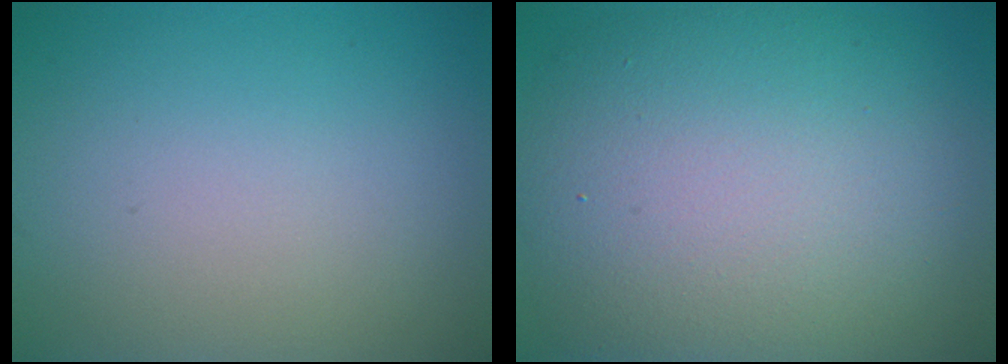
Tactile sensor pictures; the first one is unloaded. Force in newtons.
{"total": 12.9, "press": 12.9, "slide": 0.6}